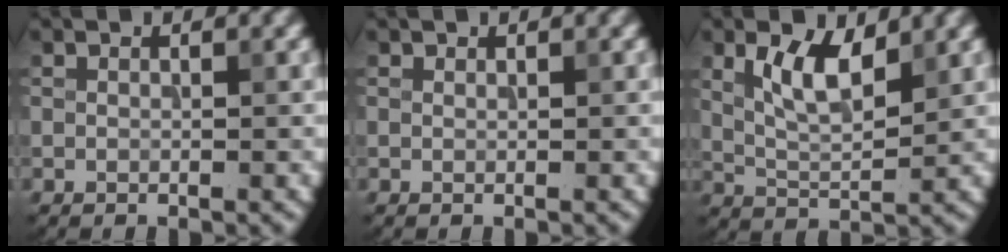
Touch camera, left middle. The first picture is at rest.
{"total": 0.0}
{"total": 4.5, "force": [2.0, 1.8, 3.7], "torque": [-0.075, 0.001, 0.037]}